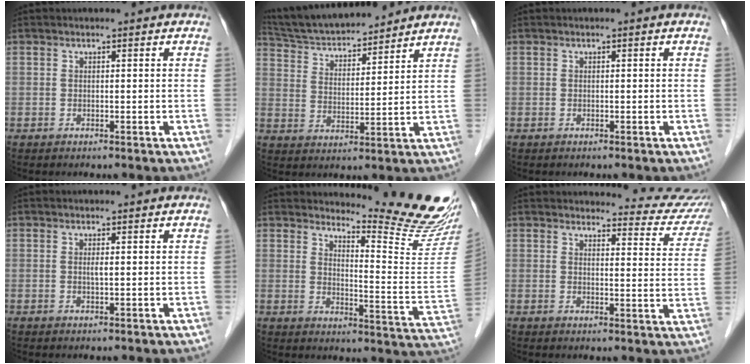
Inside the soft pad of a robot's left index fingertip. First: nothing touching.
{"total": 15.3, "force": [14.2, 2.6, 5.1], "torque": [-0.095, 0.026, 0.244]}
{"total": 0.0}
{"total": 0.9, "force": [0.4, 0.1, 0.8], "torque": [-0.022, 0.003, 0.006]}
{"total": 14.7, "force": [14.3, -1.9, 2.9], "torque": [-0.046, -0.127, 0.173]}
{"total": 12.2, "force": [12.0, 1.6, 1.1], "torque": [0.017, -0.061, 0.108]}